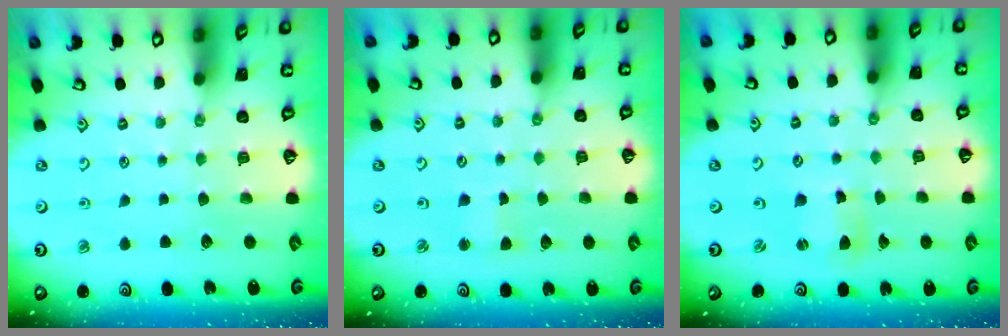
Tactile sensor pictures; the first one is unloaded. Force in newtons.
{"total": 2.2, "press": 2.2, "slide": 0.2}
{"total": 4.0, "press": 4.0, "slide": 0.5}